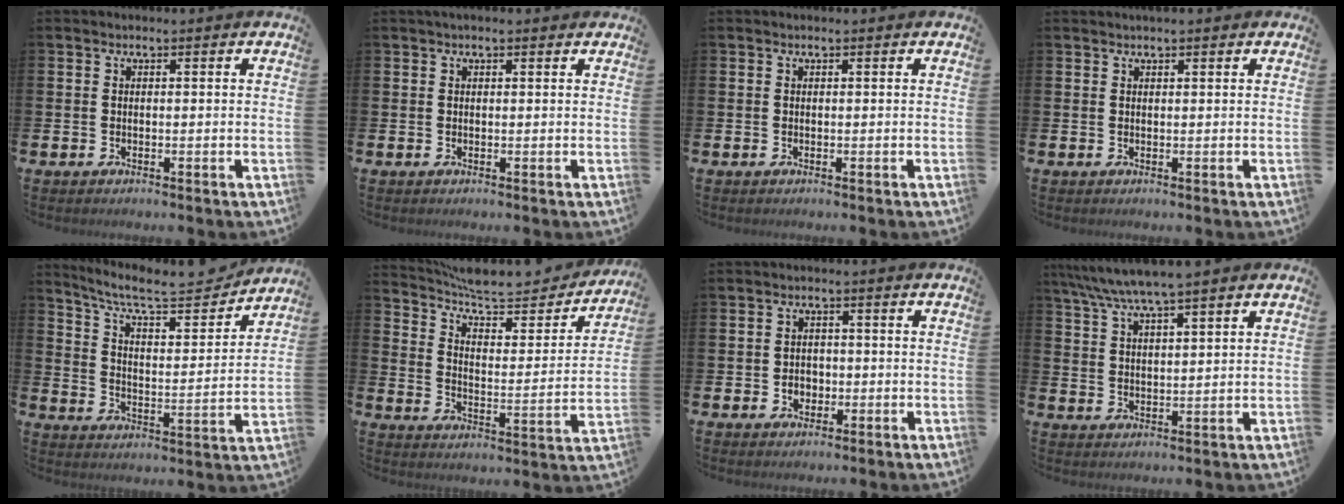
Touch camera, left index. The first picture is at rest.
{"total": 0.8, "force": [0.7, 0.1, 0.5], "torque": [-0.005, 0.002, 0.011]}
{"total": 0.0}
{"total": 1.0, "force": [1.0, 0.1, 0.3], "torque": [0.010, -0.003, 0.014]}
{"total": 8.9, "force": [8.1, 1.8, 3.2], "torque": [-0.088, -0.058, 0.138]}
{"total": 8.3, "force": [7.6, 1.9, 2.6], "torque": [-0.068, -0.062, 0.127]}
{"total": 2.2, "force": [-0.5, 2.0, 0.8], "torque": [-0.012, 0.003, -0.016]}
{"total": 6.3, "force": [5.7, 0.1, 2.7], "torque": [-0.071, -0.018, 0.101]}